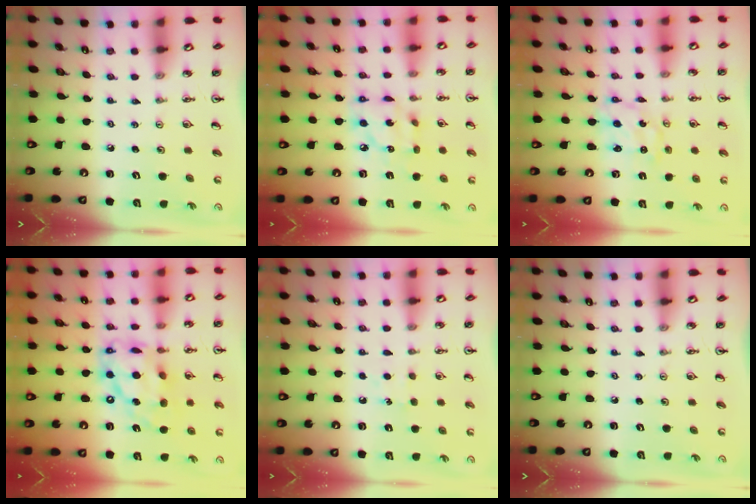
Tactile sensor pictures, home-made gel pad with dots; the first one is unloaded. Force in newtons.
{"total": 10.4, "press": 10.4, "slide": 0.6}
{"total": 2.7, "press": 2.7, "slide": 0.3}
{"total": 16.2, "press": 16.1, "slide": 1.5}
{"total": 5.8, "press": 5.8, "slide": 0.8}
{"total": 0.0}